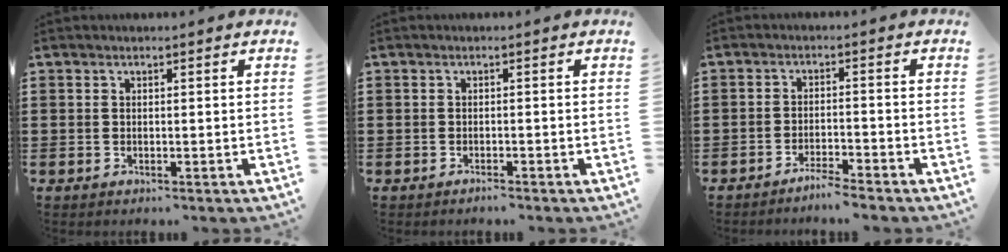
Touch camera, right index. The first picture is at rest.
{"total": 0.8, "force": [-0.8, 0.1, 0.0], "torque": [-0.003, 0.002, -0.017]}
{"total": 2.8, "force": [-2.7, -0.2, 0.6], "torque": [-0.014, 0.002, -0.055]}